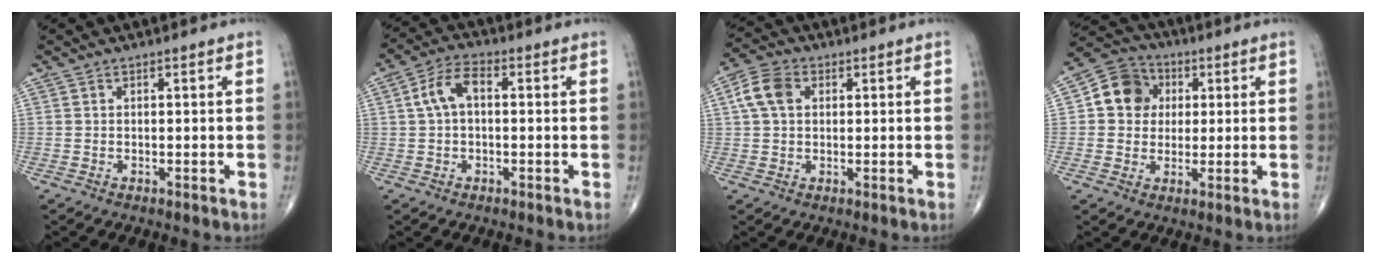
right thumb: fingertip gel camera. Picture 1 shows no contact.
{"total": 6.1, "force": [0.6, 3.3, 5.1], "torque": [-0.099, 0.021, 0.003]}
{"total": 6.4, "force": [1.6, 4.4, 4.3], "torque": [-0.085, 0.013, 0.025]}
{"total": 9.4, "force": [1.7, 8.2, 4.2], "torque": [-0.043, 0.008, 0.017]}